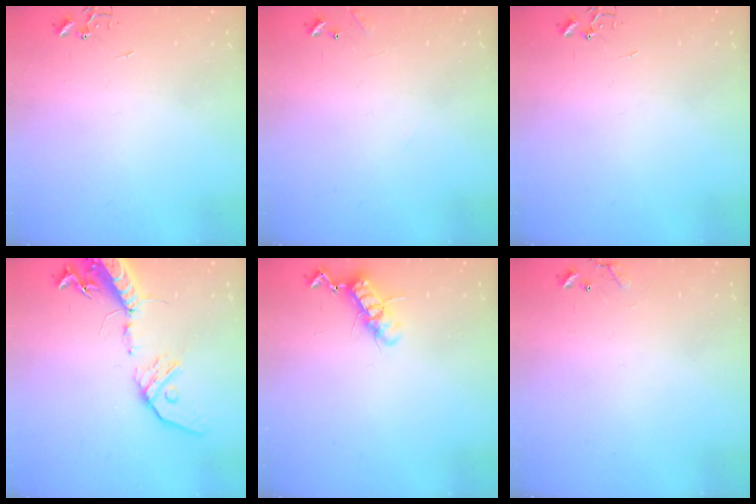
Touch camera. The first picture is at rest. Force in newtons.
{"total": 6.9, "press": 6.9, "slide": 0.4}
{"total": 0.0}
{"total": 18.2, "press": 17.7, "slide": 4.0}
{"total": 11.1, "press": 11.1, "slide": 0.3}
{"total": 7.7, "press": 7.7, "slide": 0.5}